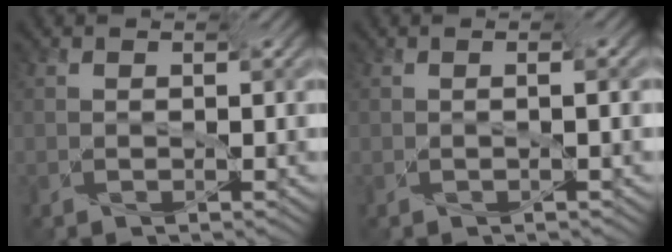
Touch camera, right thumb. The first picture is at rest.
{"total": 1.0, "force": [-0.2, -0.3, 1.0], "torque": [-0.013, 0.005, -0.006]}